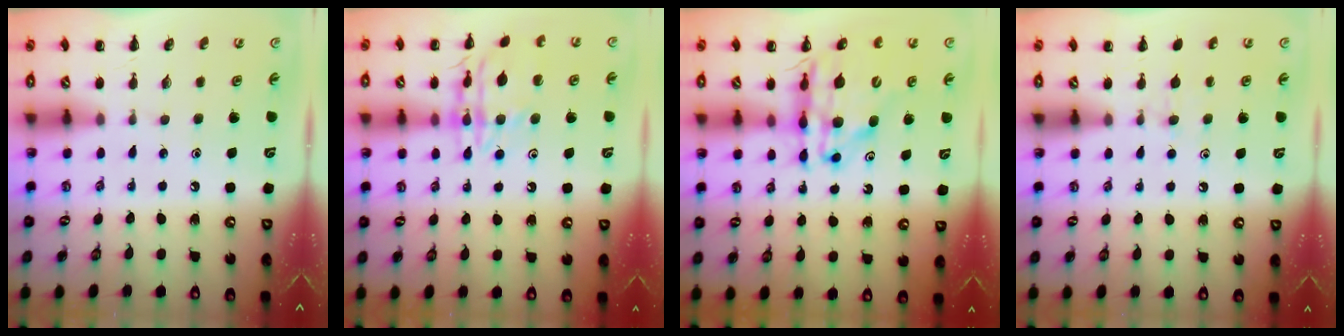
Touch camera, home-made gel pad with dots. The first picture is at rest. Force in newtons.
{"total": 14.3, "press": 14.3, "slide": 1.1}
{"total": 15.0, "press": 14.4, "slide": 4.1}
{"total": 4.5, "press": 4.3, "slide": 1.5}